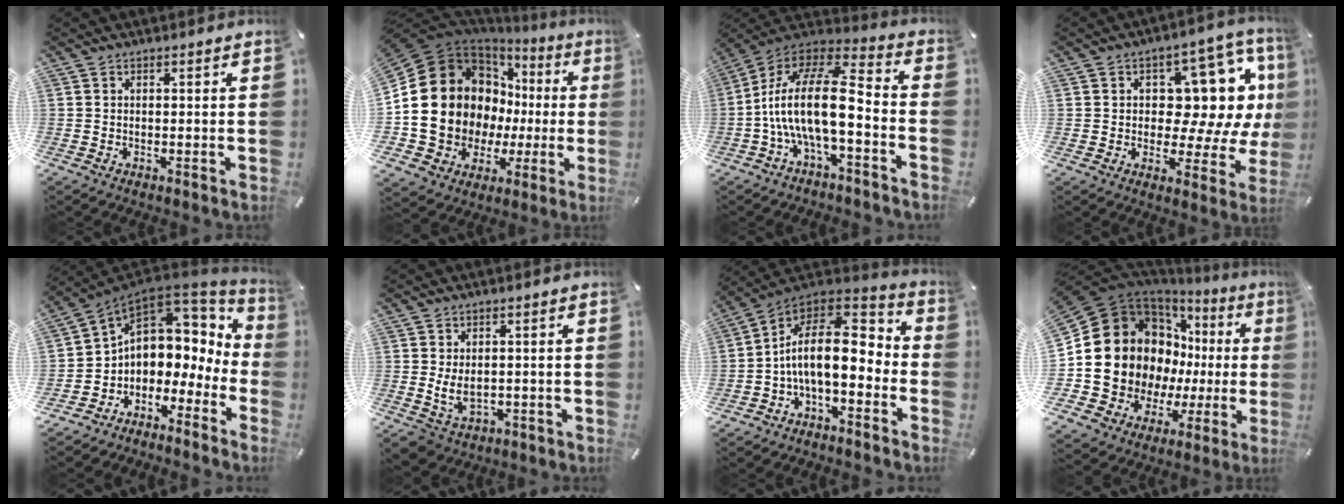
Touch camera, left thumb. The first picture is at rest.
{"total": 23.0, "force": [2.9, 18.5, 13.4], "torque": [-0.264, -0.035, 0.087]}
{"total": 19.4, "force": [-3.0, 8.0, 17.4], "torque": [-0.348, 0.013, -0.051]}
{"total": 15.9, "force": [5.5, 9.6, 11.4], "torque": [-0.141, -0.052, 0.094]}
{"total": 6.2, "force": [1.8, 5.8, 1.4], "torque": [-0.034, -0.049, 0.035]}
{"total": 5.3, "force": [-0.3, 4.0, 3.5], "torque": [-0.075, -0.003, -0.006]}
{"total": 16.2, "force": [-1.0, 8.9, 13.5], "torque": [-0.254, 0.005, -0.017]}
{"total": 20.2, "force": [3.4, 16.9, 10.7], "torque": [-0.197, -0.046, 0.091]}